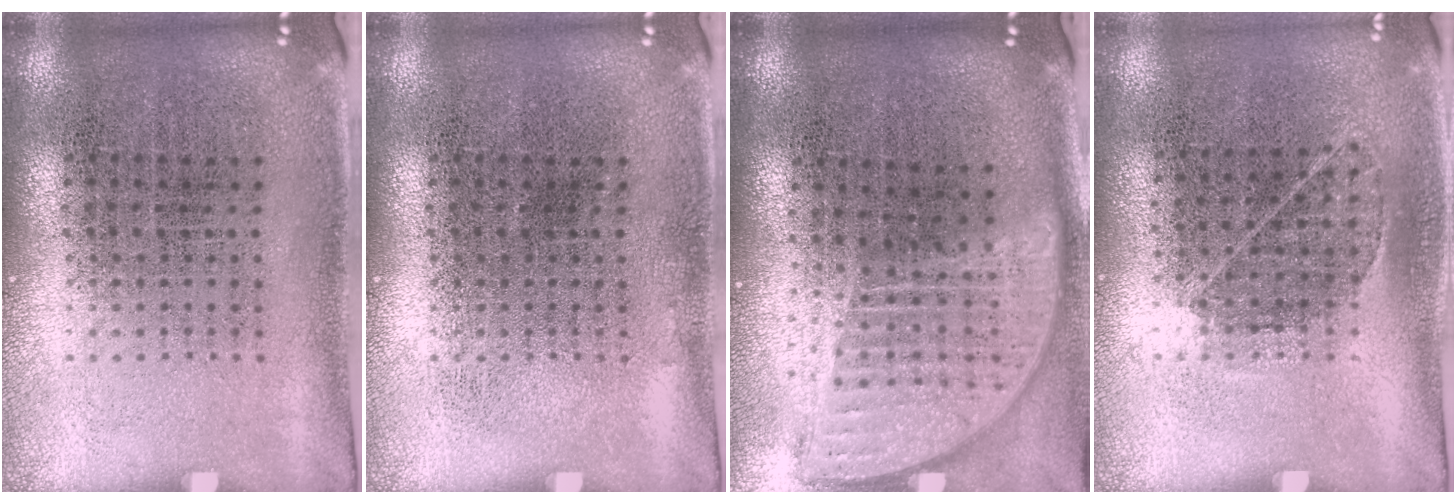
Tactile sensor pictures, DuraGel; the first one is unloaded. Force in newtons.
{"total": 0.0}
{"total": 1.8, "press": 1.5, "slide": 1.1}
{"total": 0.8, "press": 0.7, "slide": 0.5}